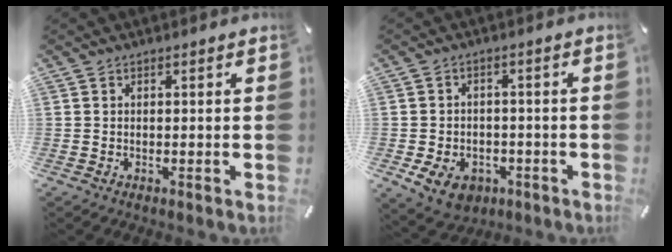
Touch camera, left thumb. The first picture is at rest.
{"total": 7.5, "force": [-3.1, 5.9, 3.5], "torque": [-0.072, 0.018, -0.057]}